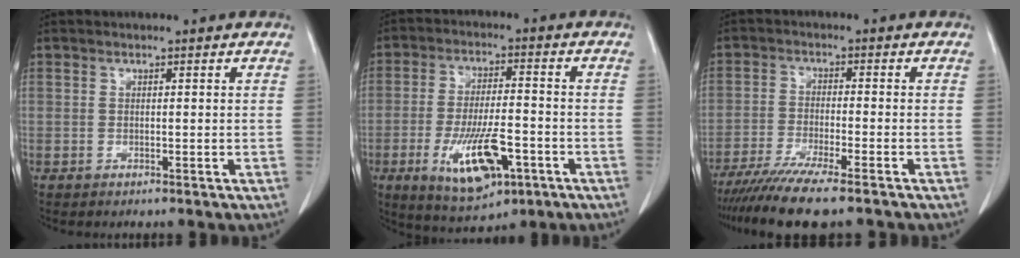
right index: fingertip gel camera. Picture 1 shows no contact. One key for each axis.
{"total": 12.1, "fx": -4.7, "fy": 4.1, "fz": 10.4, "tx": -0.191, "ty": -0.009, "tz": -0.070}
{"total": 11.1, "fx": -9.0, "fy": 0.0, "fz": 6.5, "tx": -0.098, "ty": -0.028, "tz": -0.146}